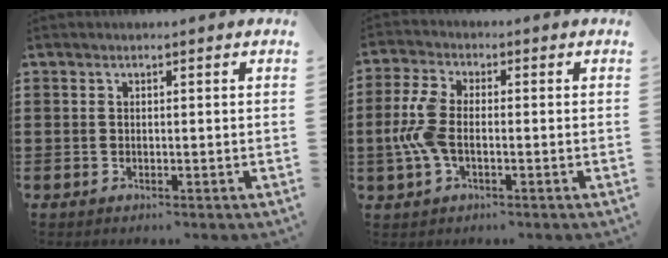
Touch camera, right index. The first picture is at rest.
{"total": 6.7, "force": [-1.0, 3.6, 5.5], "torque": [-0.140, -0.003, -0.025]}